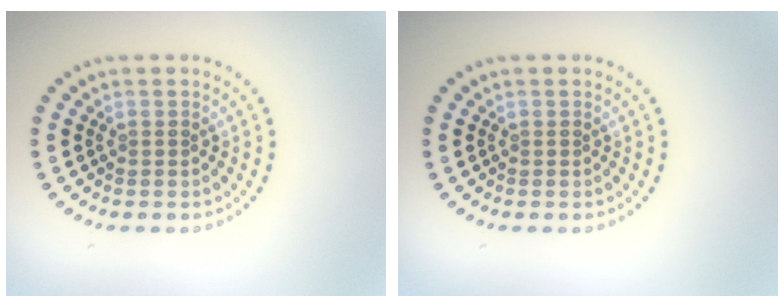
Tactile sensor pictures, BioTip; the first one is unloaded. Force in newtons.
{"total": 0.0}